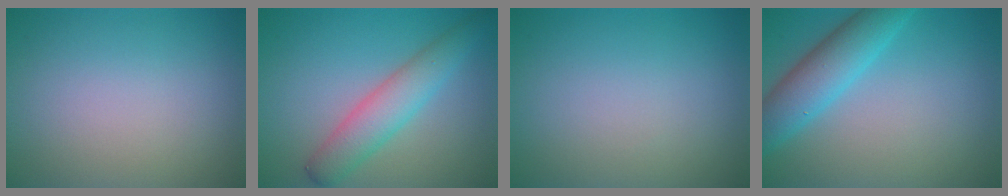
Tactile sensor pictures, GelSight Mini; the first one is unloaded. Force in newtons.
{"total": 4.3, "press": 4.3, "slide": 0.2}
{"total": 0.0}
{"total": 5.3, "press": 5.3, "slide": 0.2}